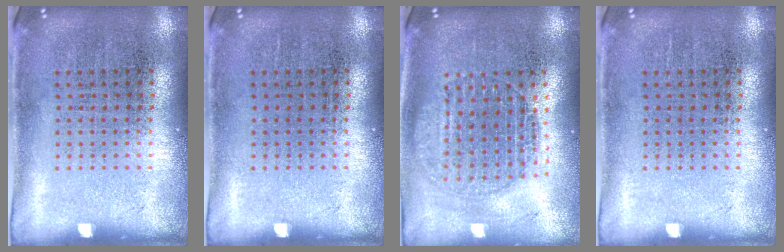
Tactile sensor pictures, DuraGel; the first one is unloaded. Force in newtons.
{"total": 0.0}
{"total": 1.8, "press": 1.5, "slide": 1.0}
{"total": 0.0}